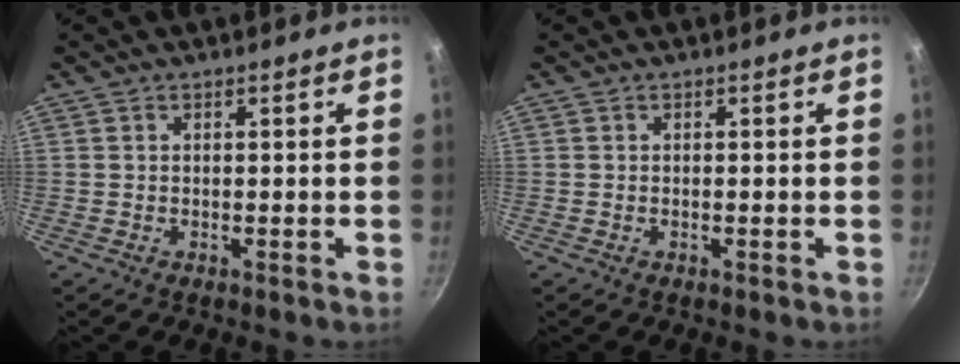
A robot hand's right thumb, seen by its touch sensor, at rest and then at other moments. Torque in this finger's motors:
{"motor_torque": [-0.32, 0.10, -0.41, -0.06, 0.00]}